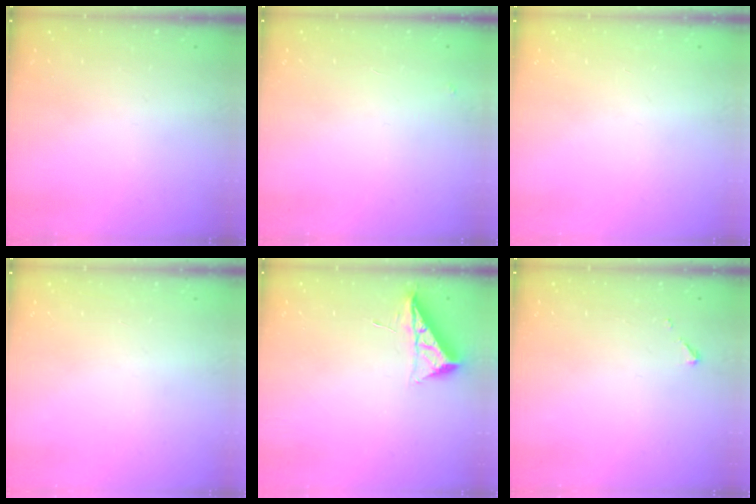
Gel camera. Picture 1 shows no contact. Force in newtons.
{"total": 3.8, "press": 3.8, "slide": 0.2}
{"total": 0.0}
{"total": 0.0}
{"total": 6.8, "press": 6.7, "slide": 0.7}
{"total": 2.6, "press": 2.6, "slide": 0.3}